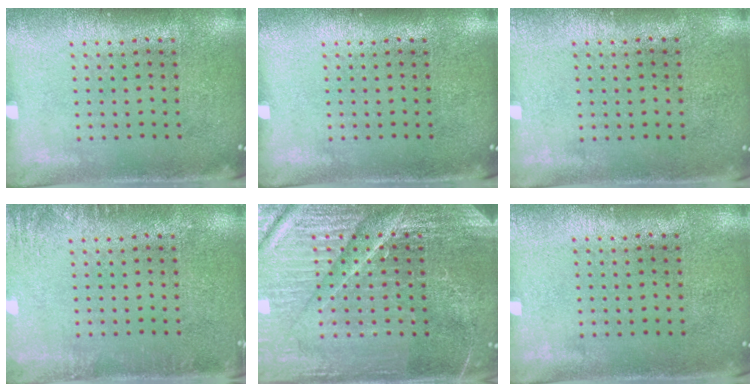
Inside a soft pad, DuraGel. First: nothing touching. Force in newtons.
{"total": 0.0}
{"total": 0.0}
{"total": 2.0, "press": 1.9, "slide": 0.2}
{"total": 5.5, "press": 5.1, "slide": 2.1}
{"total": 0.0}